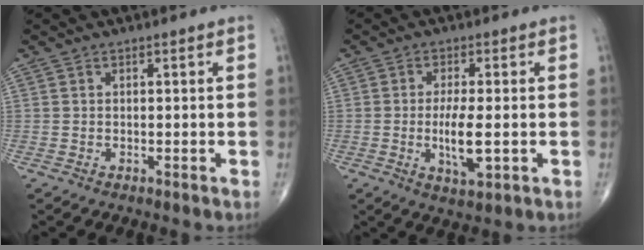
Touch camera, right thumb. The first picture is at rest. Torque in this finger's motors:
{"motor_torque": [1.25, 0.92, 0.75, 0.13, 0.25]}